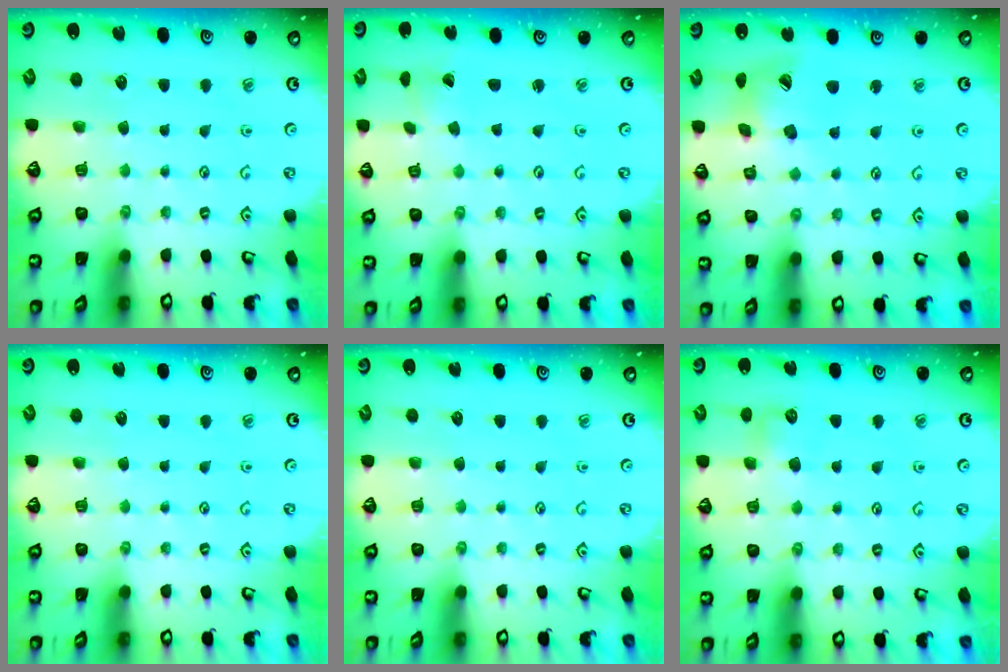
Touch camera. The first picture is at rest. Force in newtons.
{"total": 0.7, "press": 0.7, "slide": 0.1}
{"total": 15.3, "press": 15.1, "slide": 2.1}
{"total": 0.0}
{"total": 0.0}
{"total": 5.3, "press": 5.3, "slide": 0.6}